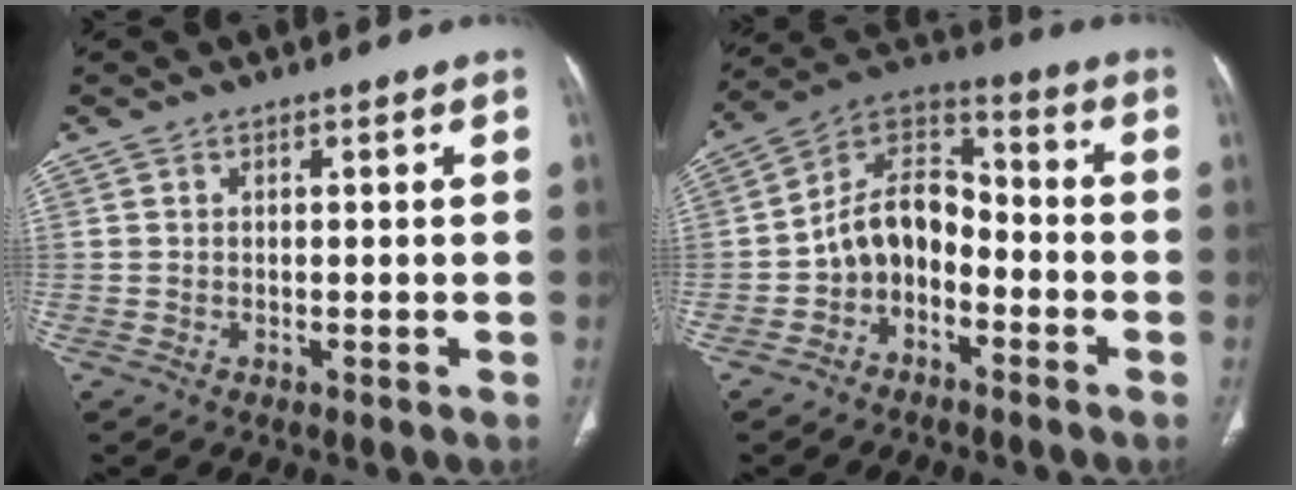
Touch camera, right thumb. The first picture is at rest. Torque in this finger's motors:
{"motor_torque": [-0.07, 0.56, 0.36, 0.28, 0.23]}